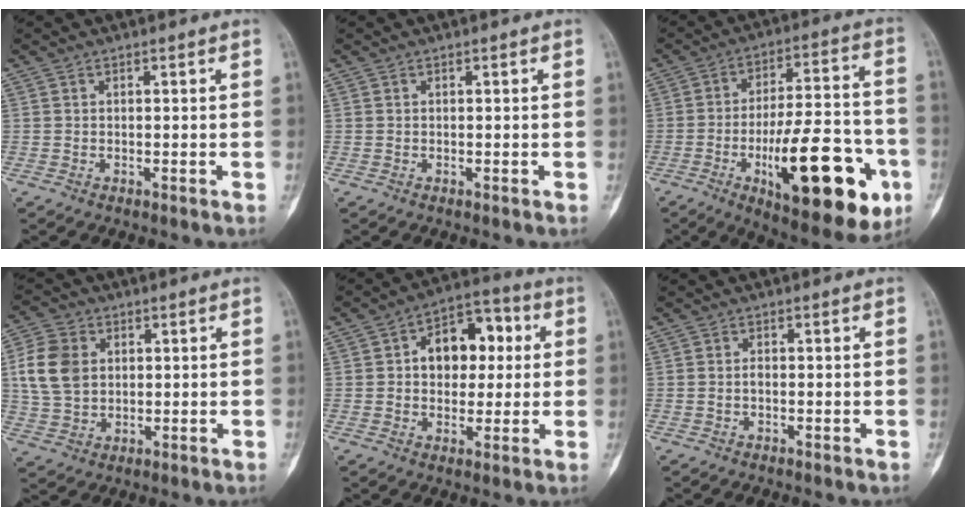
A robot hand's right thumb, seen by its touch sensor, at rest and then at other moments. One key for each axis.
{"total": 0.0}
{"total": 25.9, "fx": -9.3, "fy": 9.1, "fz": 22.4, "tx": -0.299, "ty": 0.029, "tz": -0.127}
{"total": 10.3, "fx": 2.0, "fy": 7.8, "fz": 6.4, "tx": -0.116, "ty": 0.002, "tz": 0.039}
{"total": 12.5, "fx": 2.2, "fy": 8.6, "fz": 8.8, "tx": -0.084, "ty": 0.023, "tz": 0.025}
{"total": 0.9, "fx": -0.1, "fy": 0.5, "fz": 0.7, "tx": -0.015, "ty": 0.001, "tz": -0.003}